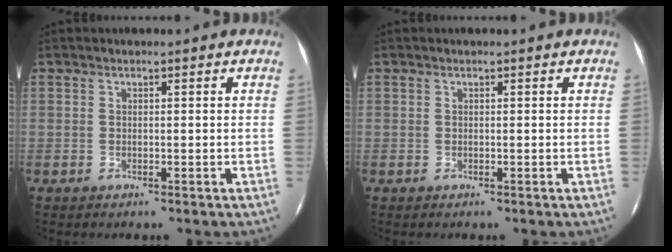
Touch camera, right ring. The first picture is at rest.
{"total": 0.0}